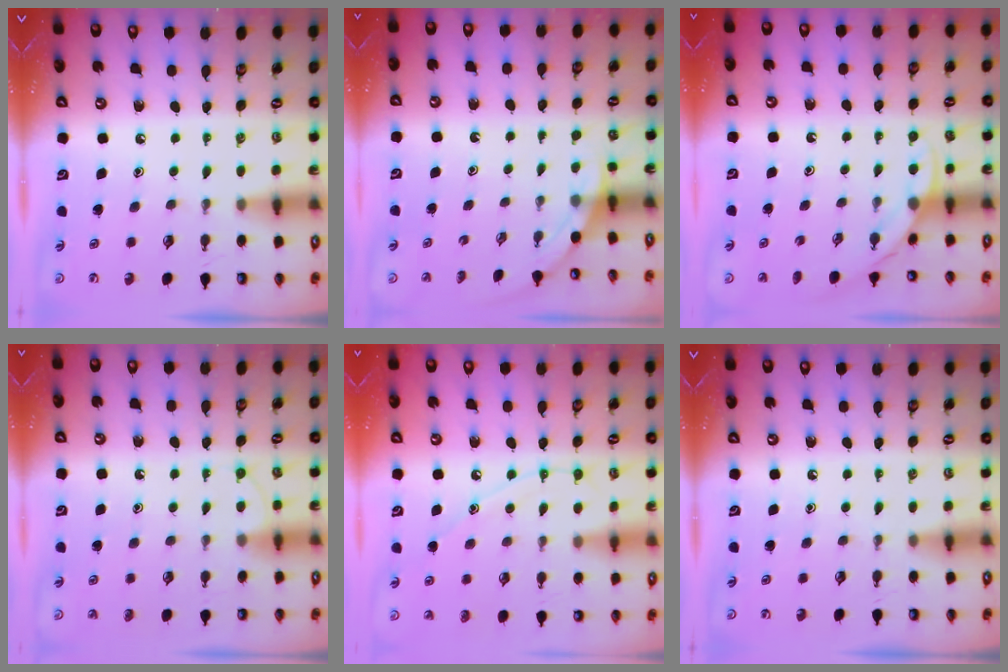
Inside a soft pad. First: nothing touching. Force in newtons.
{"total": 1.7, "press": 1.7, "slide": 0.0}
{"total": 3.7, "press": 3.7, "slide": 0.2}
{"total": 5.3, "press": 5.3, "slide": 0.5}
{"total": 9.0, "press": 9.0, "slide": 0.6}
{"total": 0.0}